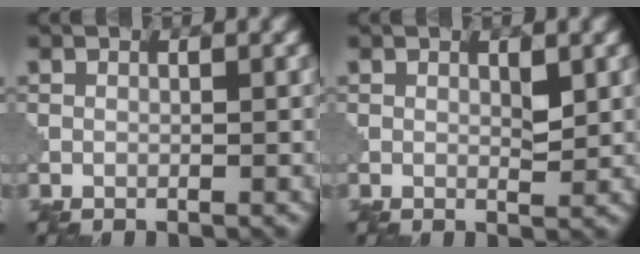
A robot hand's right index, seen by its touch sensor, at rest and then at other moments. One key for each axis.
{"total": 1.3, "fx": 0.4, "fy": 0.5, "fz": 1.1, "tx": -0.018, "ty": -0.004, "tz": 0.008}